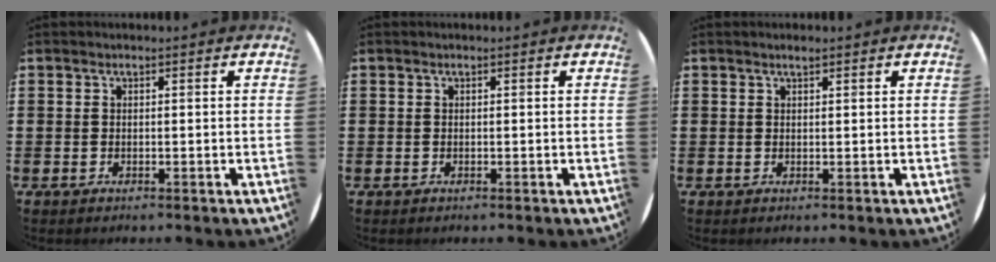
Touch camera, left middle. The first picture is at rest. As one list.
[{"total": 0.0}, {"total": 0.7, "force": [0.6, 0.0, 0.3], "torque": [-0.007, -0.001, 0.012]}]